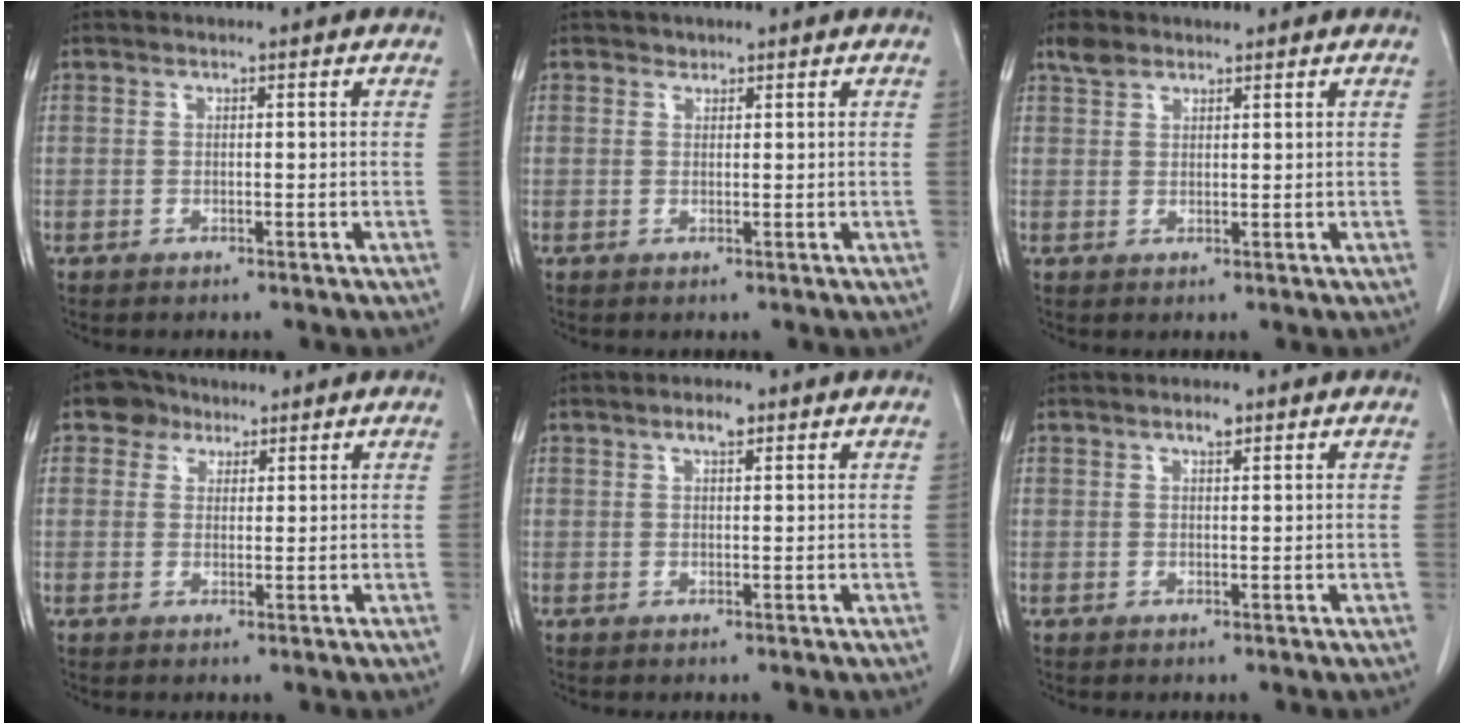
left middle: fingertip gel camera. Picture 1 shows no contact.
{"total": 0.7, "force": [0.5, 0.5, -0.1], "torque": [0.002, -0.002, 0.005]}
{"total": 2.5, "force": [1.9, 1.3, 0.7], "torque": [-0.017, 0.013, 0.036]}
{"total": 3.4, "force": [2.1, 2.6, 0.4], "torque": [-0.007, 0.012, 0.032]}
{"total": 2.1, "force": [1.3, 0.7, 1.5], "torque": [-0.029, 0.005, 0.021]}
{"total": 1.4, "force": [0.9, 0.5, 1.0], "torque": [-0.017, 0.002, 0.015]}